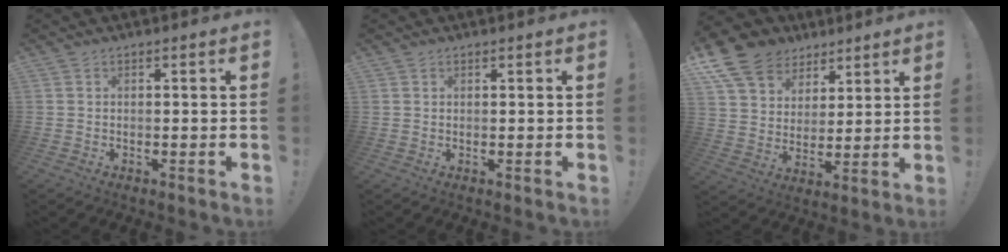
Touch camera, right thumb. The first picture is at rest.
{"total": 0.9, "force": [0.6, 0.7, 0.0], "torque": [0.007, -0.002, 0.009]}
{"total": 13.2, "force": [8.3, 9.3, 4.4], "torque": [-0.077, -0.056, 0.164]}